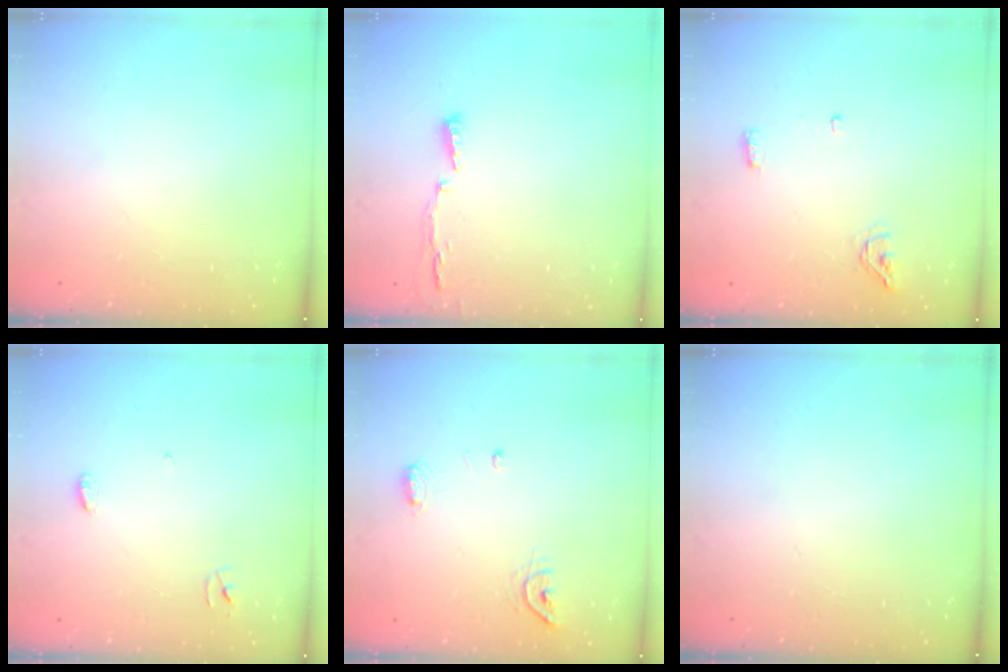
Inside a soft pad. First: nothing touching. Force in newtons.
{"total": 4.1, "press": 4.0, "slide": 1.1}
{"total": 4.9, "press": 4.8, "slide": 1.0}
{"total": 3.2, "press": 3.2, "slide": 0.3}
{"total": 8.5, "press": 7.0, "slide": 4.8}
{"total": 0.0}